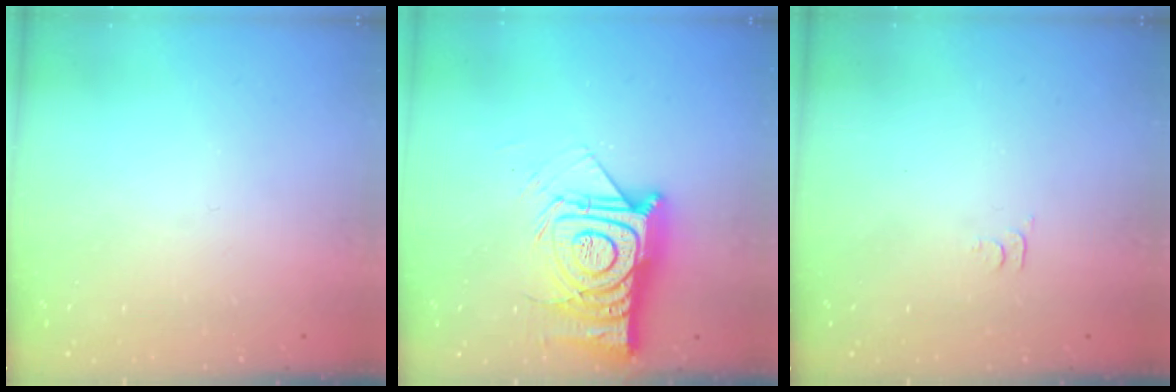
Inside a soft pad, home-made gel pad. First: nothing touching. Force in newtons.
{"total": 18.4, "press": 18.4, "slide": 1.5}
{"total": 3.4, "press": 3.4, "slide": 0.5}